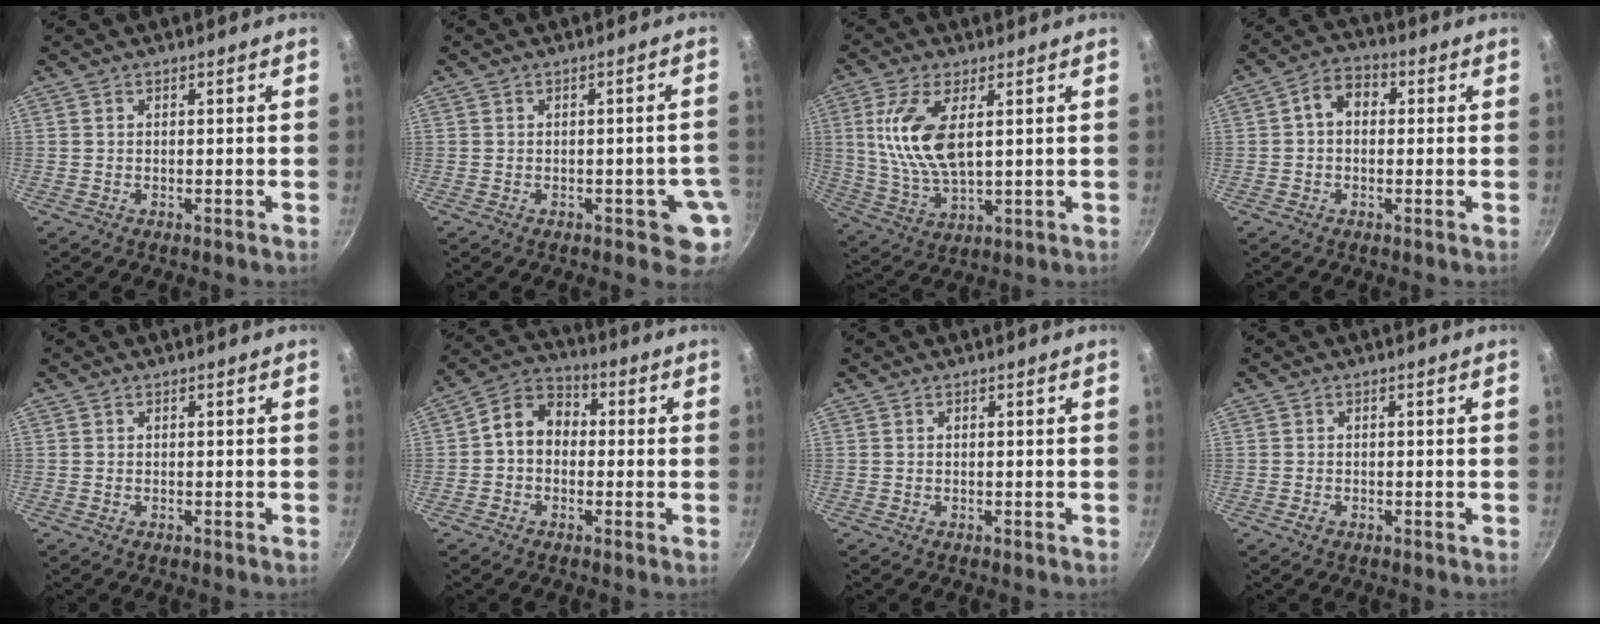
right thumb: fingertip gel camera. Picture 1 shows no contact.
{"total": 4.3, "force": [-1.2, 2.5, 3.3], "torque": [-0.015, 0.007, -0.016]}
{"total": 12.2, "force": [2.9, 5.5, 10.5], "torque": [-0.208, -0.010, 0.062]}
{"total": 5.8, "force": [0.6, 4.3, 3.7], "torque": [-0.041, 0.014, -0.005]}
{"total": 0.0}
{"total": 8.2, "force": [-0.3, 6.6, 4.8], "torque": [-0.053, 0.028, -0.028]}
{"total": 0.0}
{"total": 1.1, "force": [-0.6, 0.8, 0.4], "torque": [-0.005, 0.002, -0.011]}